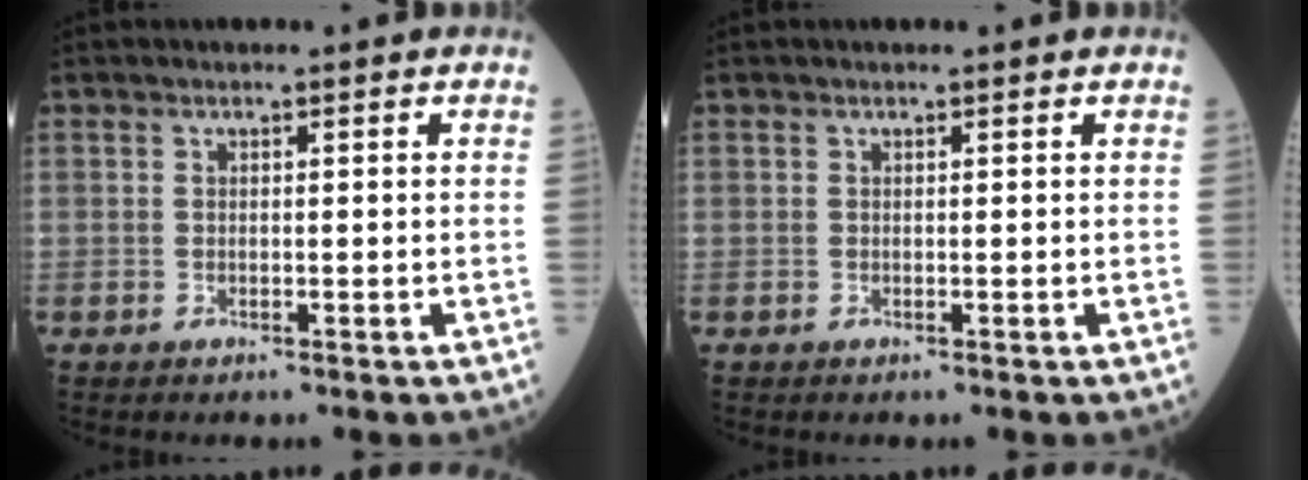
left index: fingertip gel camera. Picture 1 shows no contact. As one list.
[{"total": 0.0}]